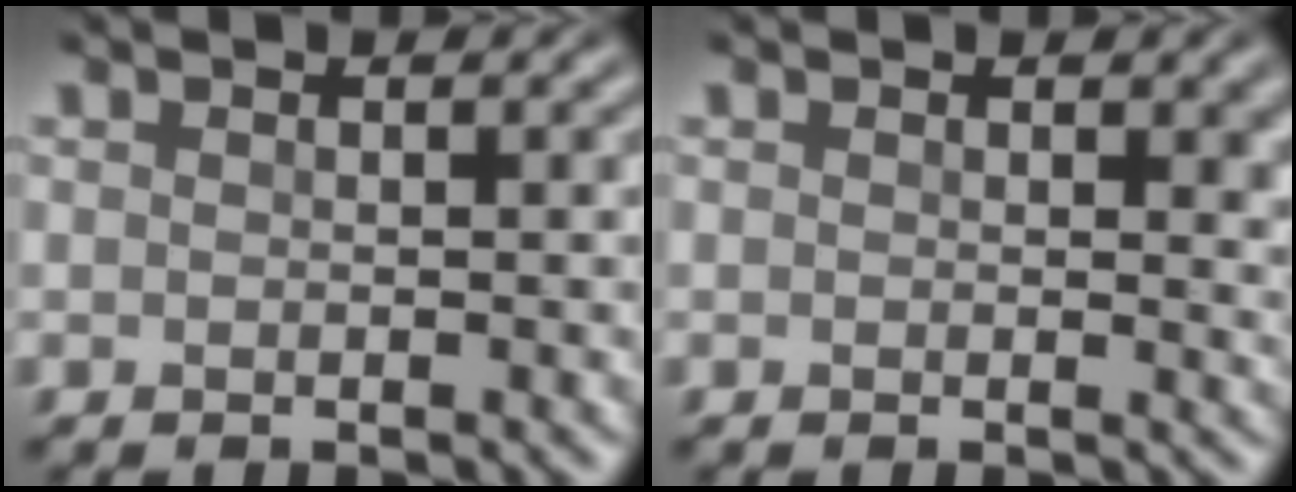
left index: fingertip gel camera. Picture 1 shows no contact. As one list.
[{"total": 1.9, "force": [0.5, 0.9, 1.6], "torque": [-0.011, -0.003, 0.005]}]